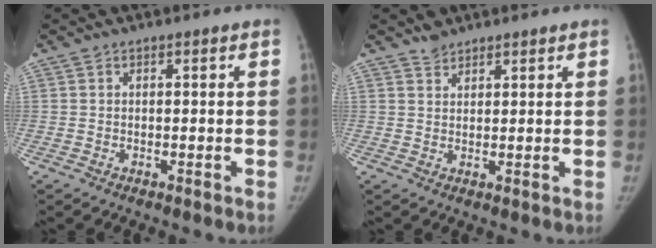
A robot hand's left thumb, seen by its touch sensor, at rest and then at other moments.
{"total": 2.3, "force": [2.0, 1.1, 0.1], "torque": [0.011, -0.011, 0.034]}